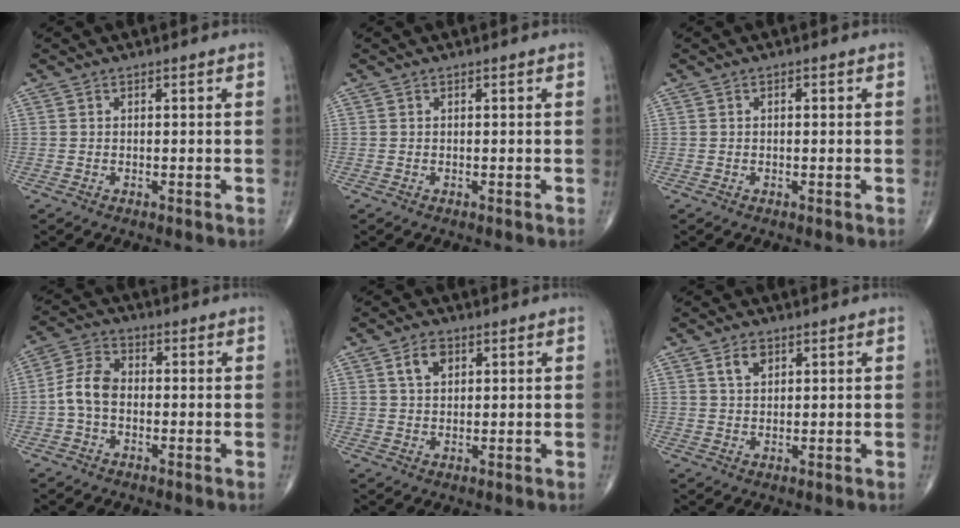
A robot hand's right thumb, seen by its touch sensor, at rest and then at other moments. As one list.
[{"total": 0.0}, {"total": 0.6, "force": [0.1, 0.3, 0.5], "torque": [-0.007, 0.001, 0.003]}, {"total": 6.5, "force": [-1.0, 4.3, 4.7], "torque": [-0.092, 0.021, -0.031]}, {"total": 4.0, "force": [1.8, 2.6, 2.5], "torque": [-0.036, -0.002, 0.034]}, {"total": 3.1, "force": [1.7, 1.9, 1.9], "torque": [-0.024, -0.005, 0.032]}]